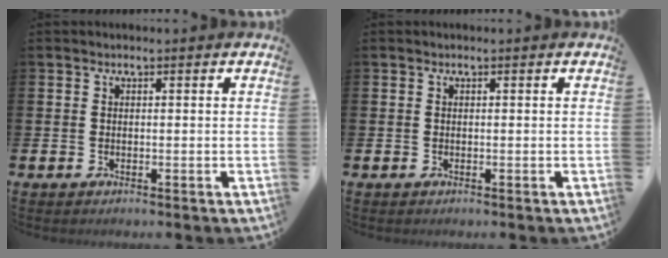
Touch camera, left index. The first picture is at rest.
{"total": 0.0}